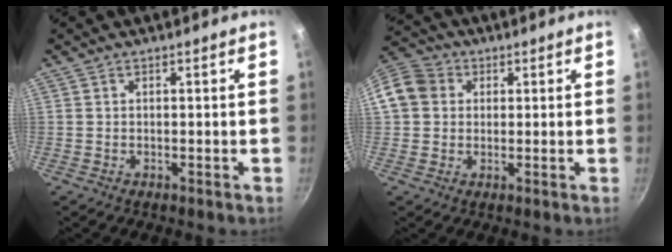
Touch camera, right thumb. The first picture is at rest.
{"total": 10.0, "force": [1.6, 8.8, 4.4], "torque": [-0.071, 0.023, 0.014]}